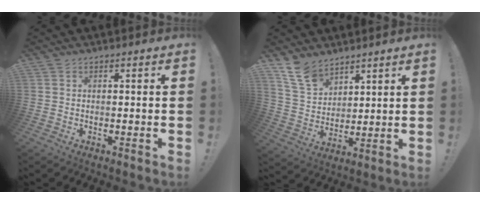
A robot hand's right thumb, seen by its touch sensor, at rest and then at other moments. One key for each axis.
{"total": 11.5, "fx": 8.8, "fy": 6.2, "fz": 4.1, "tx": -0.093, "ty": -0.050, "tz": 0.175}